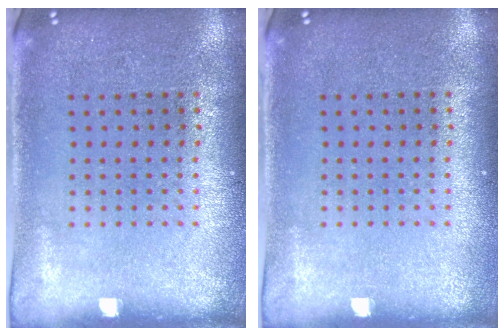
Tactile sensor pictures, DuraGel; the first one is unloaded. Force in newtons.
{"total": 0.0}